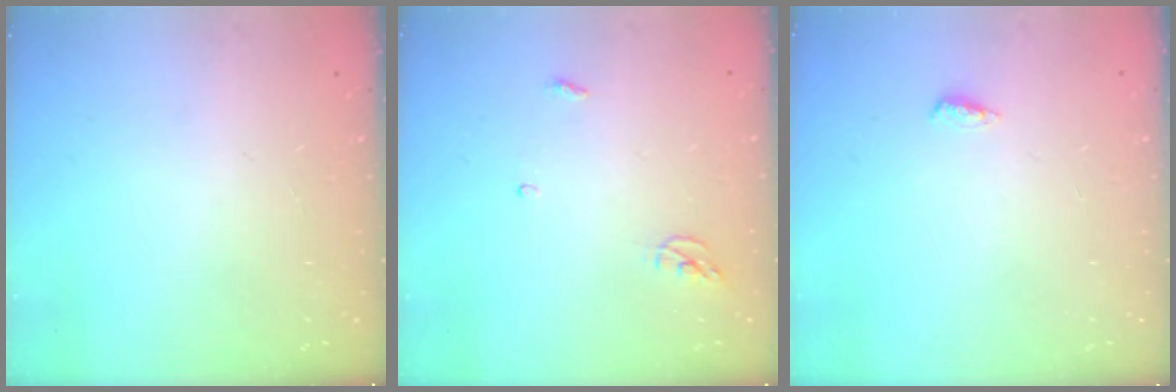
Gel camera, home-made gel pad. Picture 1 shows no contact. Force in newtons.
{"total": 3.6, "press": 3.6, "slide": 0.3}
{"total": 3.4, "press": 3.0, "slide": 1.7}